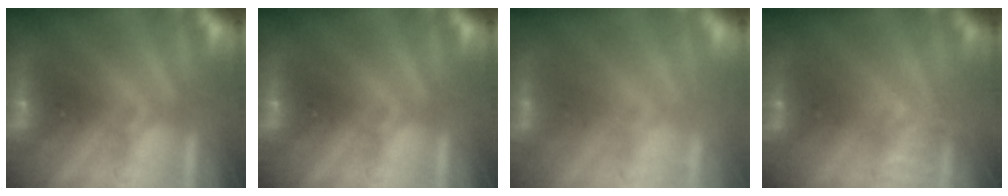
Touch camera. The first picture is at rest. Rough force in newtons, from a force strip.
{"total": 0.0}
{"total": 2.3}
{"total": 4.1}